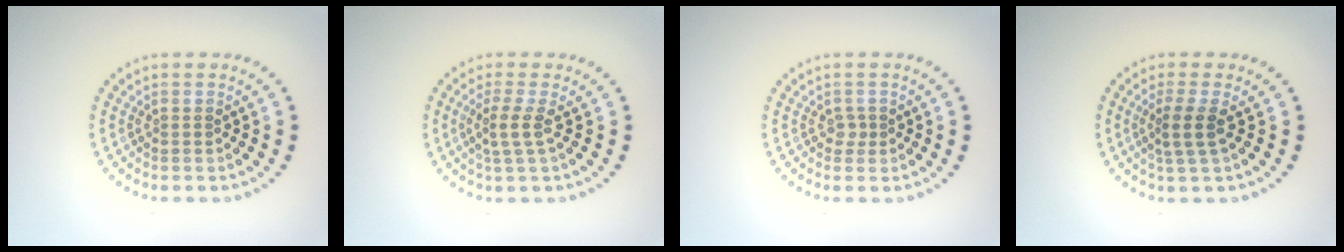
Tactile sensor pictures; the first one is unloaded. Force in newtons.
{"total": 2.1, "press": 1.5, "slide": 1.4}
{"total": 0.9, "press": 0.7, "slide": 0.5}
{"total": 2.2, "press": 1.8, "slide": 1.3}